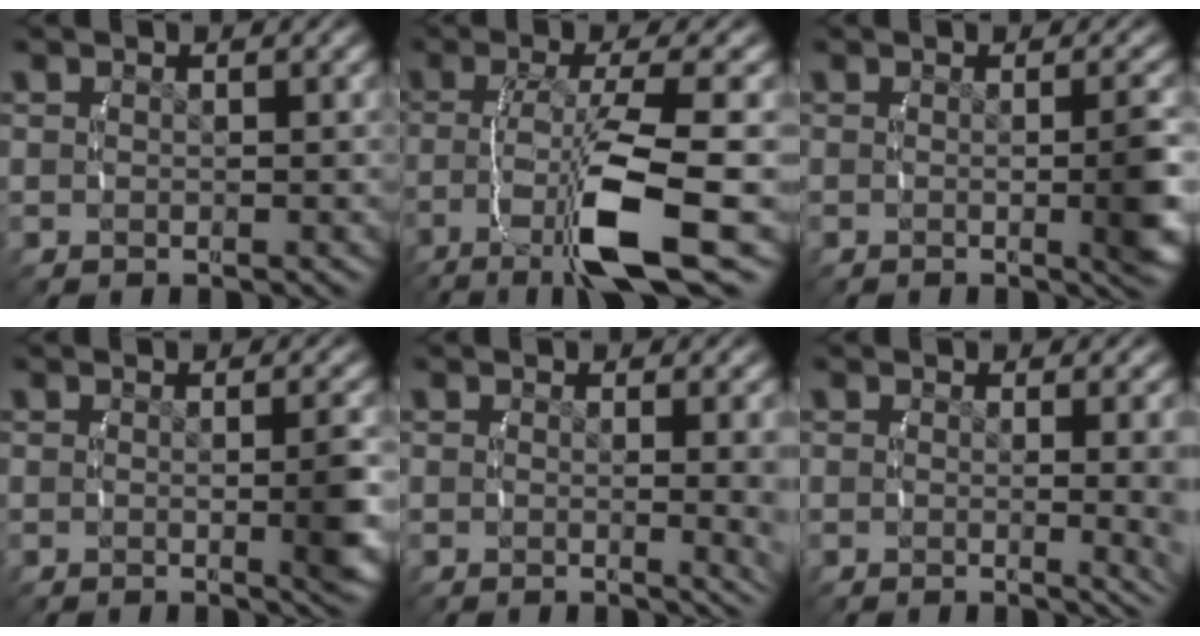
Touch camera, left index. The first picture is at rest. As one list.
[{"total": 8.5, "force": [-3.9, 2.2, 7.2], "torque": [-0.139, -0.017, -0.044]}, {"total": 3.5, "force": [-0.6, 0.4, 3.4], "torque": [-0.045, -0.002, -0.013]}, {"total": 2.8, "force": [-0.5, 0.3, 2.8], "torque": [-0.041, -0.002, -0.011]}, {"total": 3.4, "force": [0.2, 0.5, 3.4], "torque": [-0.033, 0.001, -0.001]}, {"total": 3.8, "force": [0.0, 0.6, 3.8], "torque": [-0.035, 0.000, -0.004]}]